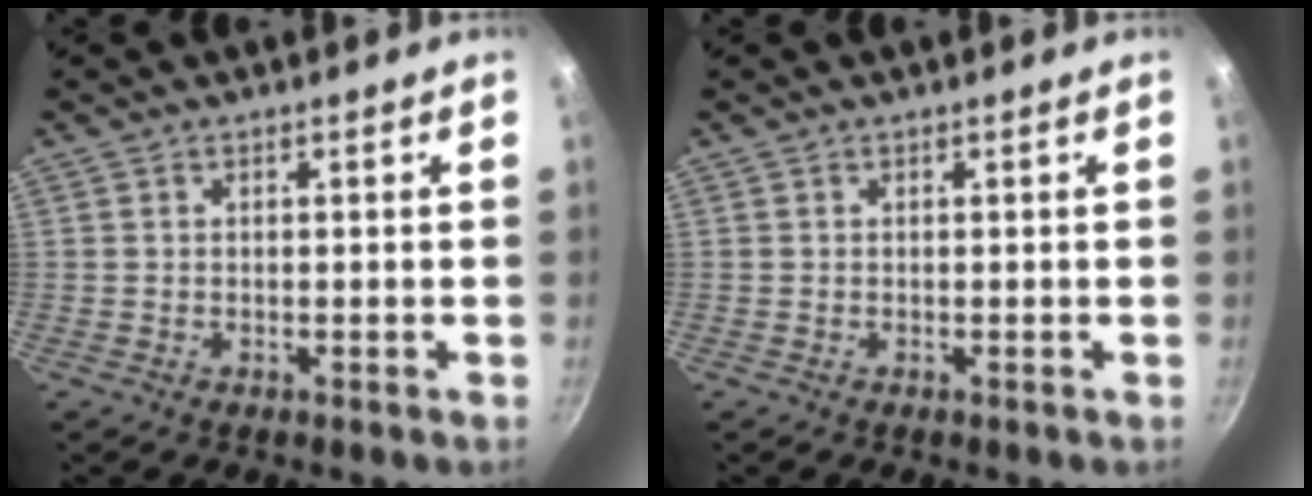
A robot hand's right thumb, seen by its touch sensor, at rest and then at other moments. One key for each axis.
{"total": 0.0}